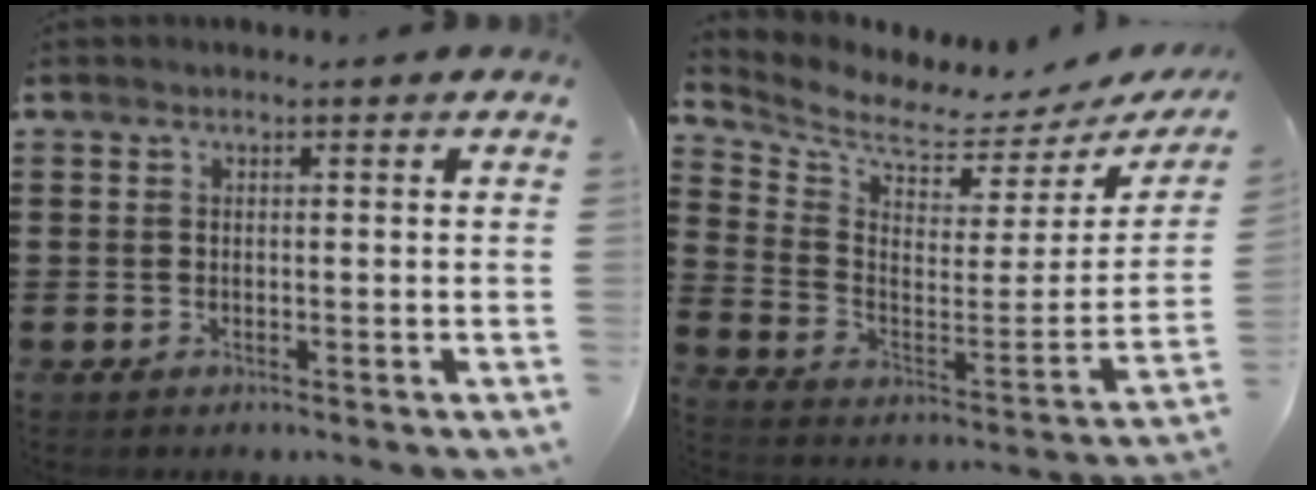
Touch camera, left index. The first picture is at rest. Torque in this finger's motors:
{"motor_torque": [2.14, 0.00, 0.12, 0.03]}